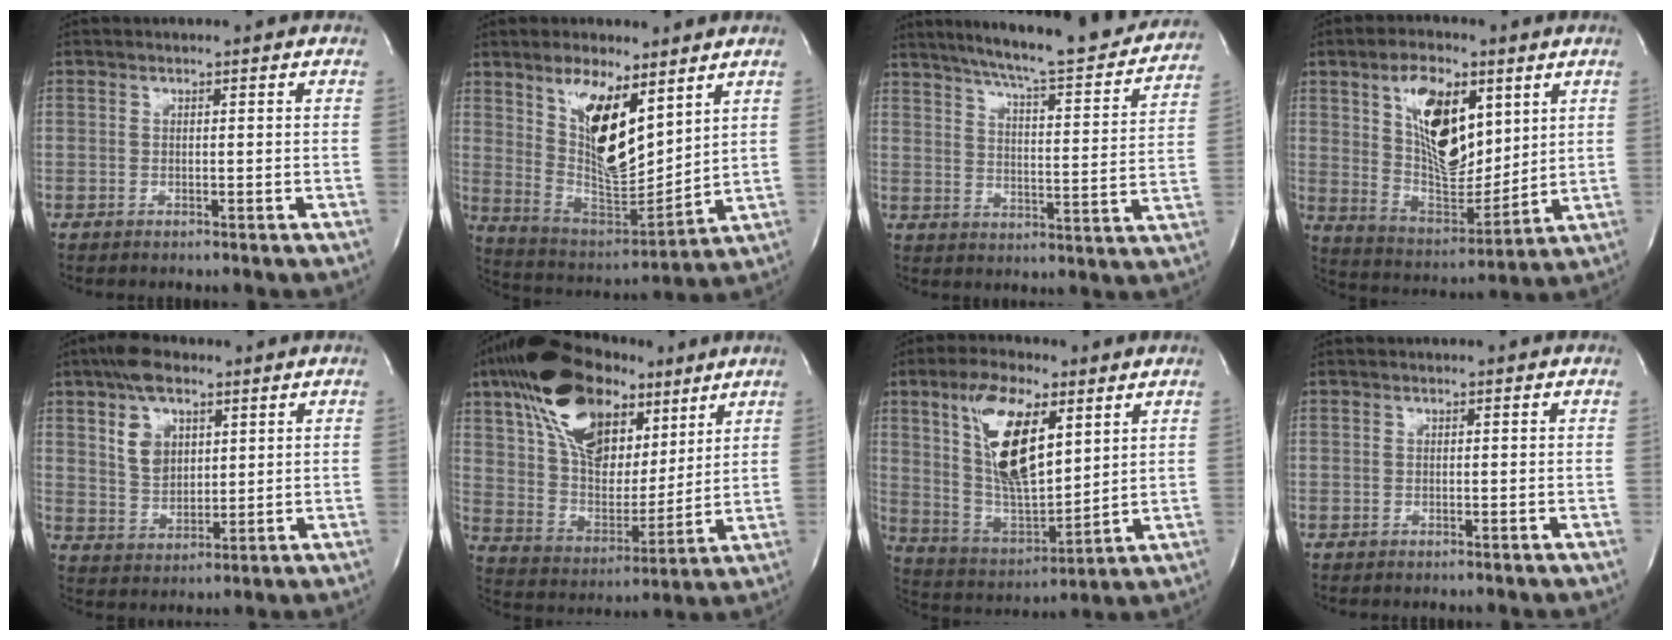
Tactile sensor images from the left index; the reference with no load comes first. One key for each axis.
{"total": 13.4, "fx": 6.4, "fy": 4.4, "fz": 11.0, "tx": -0.208, "ty": -0.008, "tz": 0.126}
{"total": 23.2, "fx": 20.7, "fy": 2.2, "fz": 10.4, "tx": -0.163, "ty": -0.038, "tz": 0.266}
{"total": 14.5, "fx": 5.6, "fy": 6.6, "fz": 11.6, "tx": -0.214, "ty": -0.002, "tz": 0.106}
{"total": 8.3, "fx": 4.4, "fy": 4.7, "fz": 5.2, "tx": -0.100, "ty": 0.008, "tz": 0.084}
{"total": 21.6, "fx": 11.9, "fy": 11.7, "fz": 13.7, "tx": -0.282, "ty": 0.041, "tz": 0.210}
{"total": 15.3, "fx": 6.2, "fy": 5.3, "fz": 13.0, "tx": -0.253, "ty": 0.000, "tz": 0.119}
{"total": 0.0}